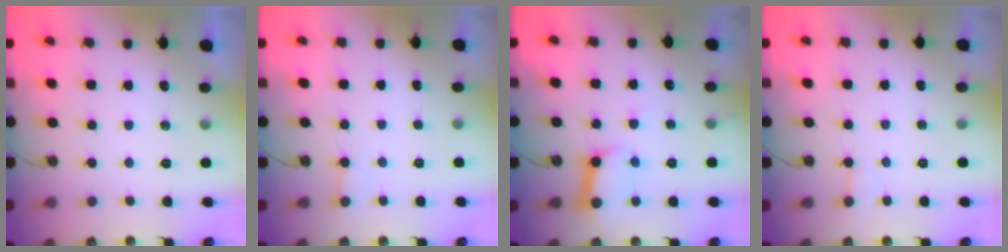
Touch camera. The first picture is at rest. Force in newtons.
{"total": 2.3, "press": 2.3, "slide": 0.2}
{"total": 11.1, "press": 11.0, "slide": 1.2}
{"total": 2.8, "press": 2.8, "slide": 0.2}